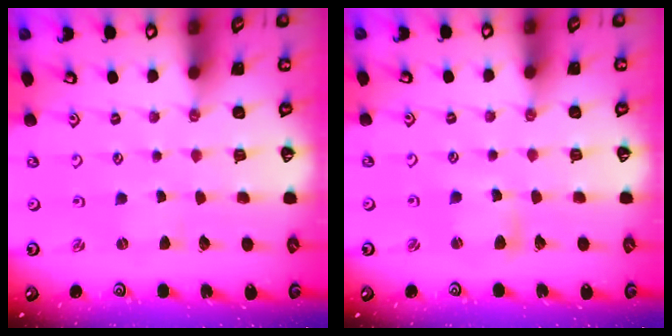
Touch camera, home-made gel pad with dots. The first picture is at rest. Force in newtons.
{"total": 4.2, "press": 4.2, "slide": 0.5}